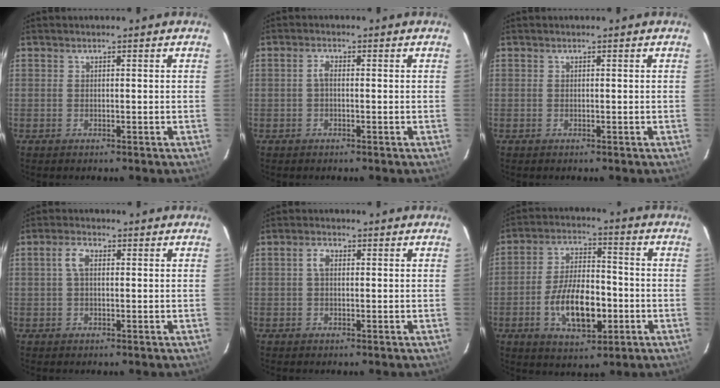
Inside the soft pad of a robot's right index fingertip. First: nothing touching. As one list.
[{"total": 1.5, "force": [-0.2, 0.7, 1.3], "torque": [-0.029, 0.007, -0.005]}, {"total": 0.0}, {"total": 2.9, "force": [0.5, 1.5, 2.5], "torque": [-0.052, 0.009, 0.009]}, {"total": 2.0, "force": [0.3, 1.2, 1.6], "torque": [-0.034, 0.008, 0.005]}, {"total": 13.1, "force": [-3.9, 6.2, 10.8], "torque": [-0.209, 0.003, -0.058]}]